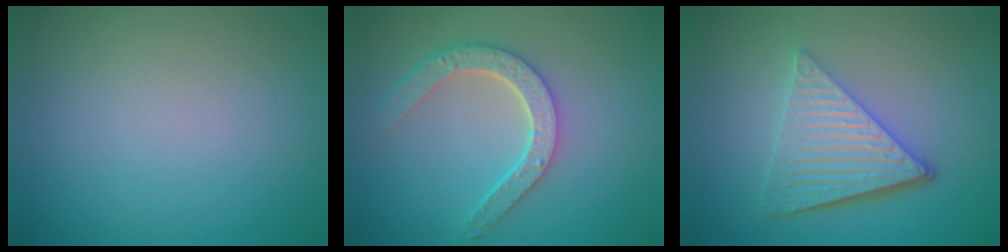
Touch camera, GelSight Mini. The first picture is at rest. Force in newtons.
{"total": 4.4, "press": 3.5, "slide": 2.7}
{"total": 6.2, "press": 4.2, "slide": 4.5}